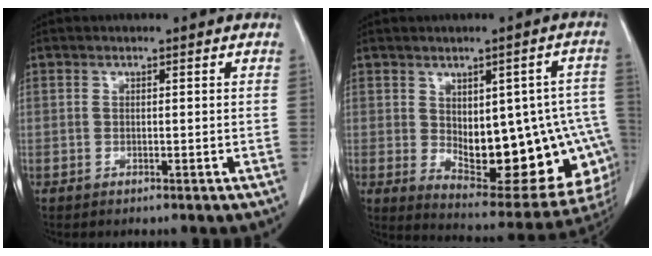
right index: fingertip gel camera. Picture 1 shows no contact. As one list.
[{"total": 20.8, "force": [-2.3, 8.9, 18.7], "torque": [-0.173, 0.015, 0.000]}]